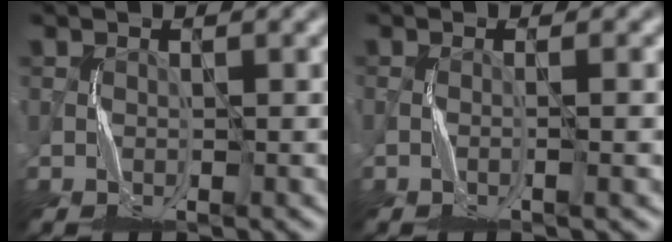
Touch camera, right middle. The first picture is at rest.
{"total": 1.2, "force": [-0.2, 0.2, 1.1], "torque": [-0.014, 0.003, -0.009]}